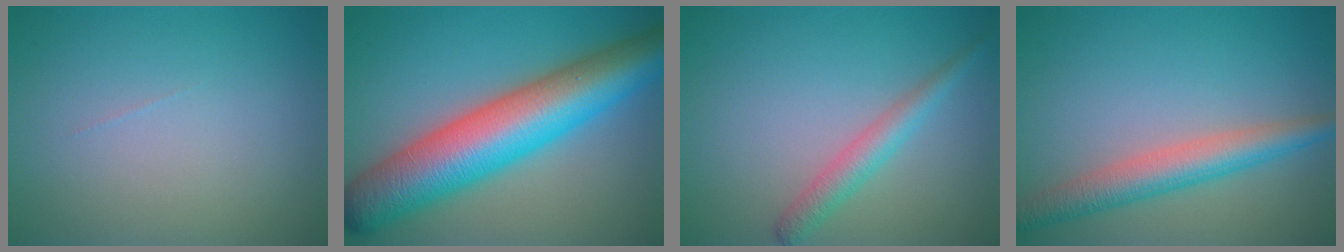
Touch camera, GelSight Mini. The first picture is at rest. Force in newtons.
{"total": 12.3, "press": 12.3, "slide": 0.3}
{"total": 2.5, "press": 2.5, "slide": 0.1}
{"total": 4.5, "press": 4.5, "slide": 0.2}